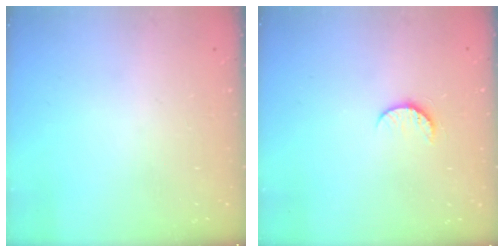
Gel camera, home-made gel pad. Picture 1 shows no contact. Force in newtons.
{"total": 6.1, "press": 6.0, "slide": 0.5}